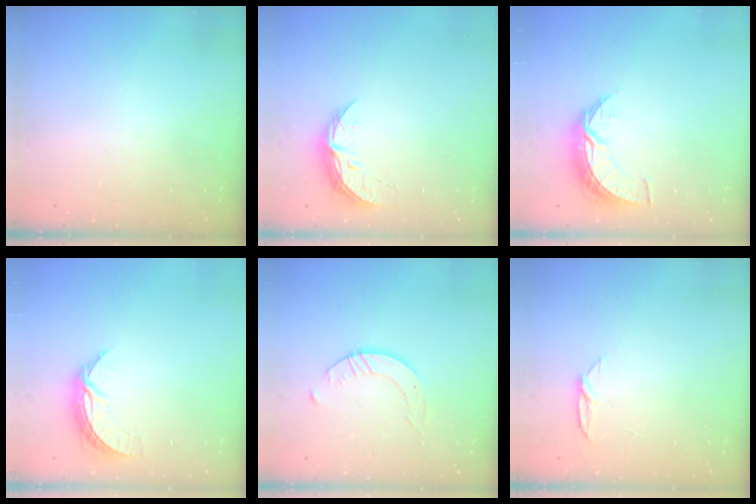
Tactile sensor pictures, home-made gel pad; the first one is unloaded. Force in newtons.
{"total": 5.9, "press": 5.9, "slide": 0.5}
{"total": 8.5, "press": 8.5, "slide": 0.5}
{"total": 7.1, "press": 7.0, "slide": 0.7}
{"total": 3.5, "press": 3.5, "slide": 0.5}
{"total": 5.1, "press": 5.1, "slide": 0.6}